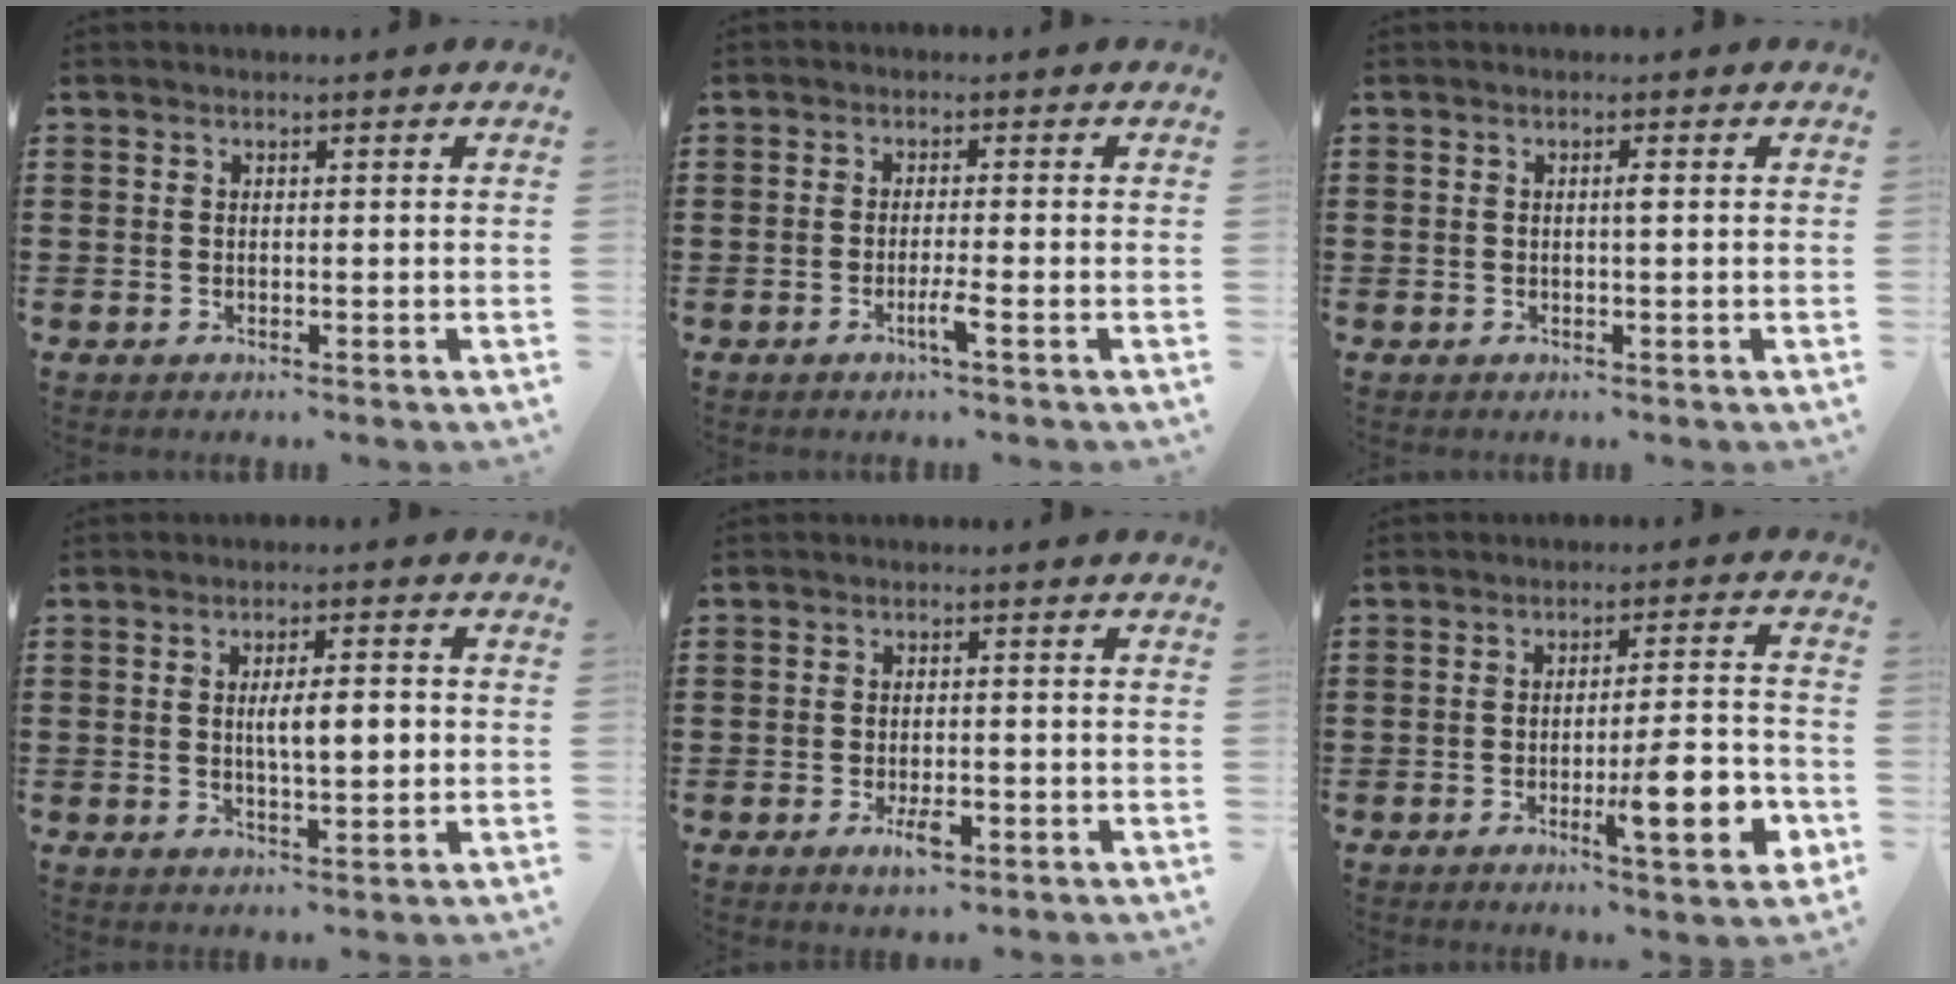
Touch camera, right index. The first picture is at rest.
{"total": 2.7, "force": [-1.4, -0.2, 2.3], "torque": [-0.046, -0.008, -0.029]}
{"total": 0.9, "force": [0.1, -0.1, 0.9], "torque": [-0.015, -0.003, 0.001]}
{"total": 5.0, "force": [0.1, 1.4, 4.8], "torque": [-0.078, 0.000, -0.002]}
{"total": 3.7, "force": [-1.6, 1.3, 3.0], "torque": [-0.056, 0.000, -0.029]}
{"total": 9.9, "force": [-3.7, 2.0, 9.0], "torque": [-0.124, -0.004, -0.060]}